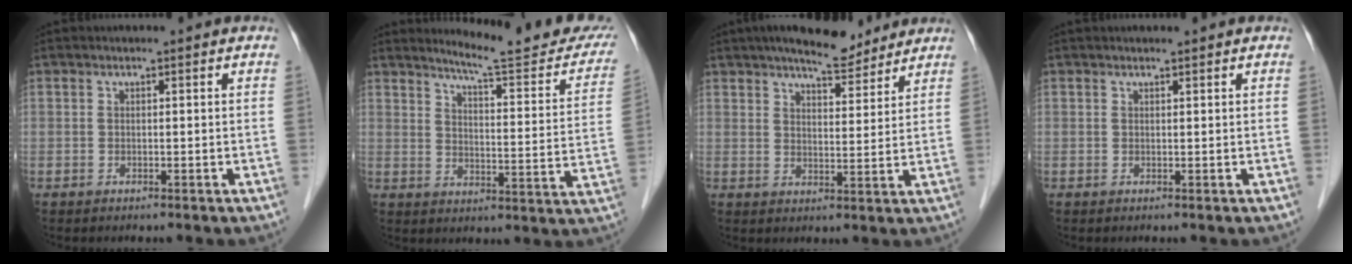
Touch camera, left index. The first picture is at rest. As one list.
[{"total": 17.7, "force": [16.0, 1.7, 7.2], "torque": [-0.089, -0.060, 0.194]}, {"total": 6.4, "force": [5.2, 2.5, 2.7], "torque": [-0.035, 0.017, 0.076]}, {"total": 1.5, "force": [1.3, 0.1, 0.7], "torque": [-0.007, 0.016, 0.021]}]